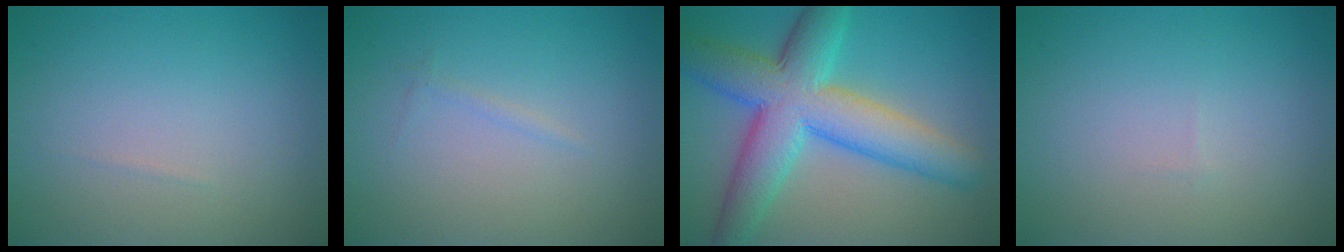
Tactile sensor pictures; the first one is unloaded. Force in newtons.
{"total": 0.5, "press": 0.5, "slide": 0.0}
{"total": 9.8, "press": 9.8, "slide": 0.1}
{"total": 0.0}